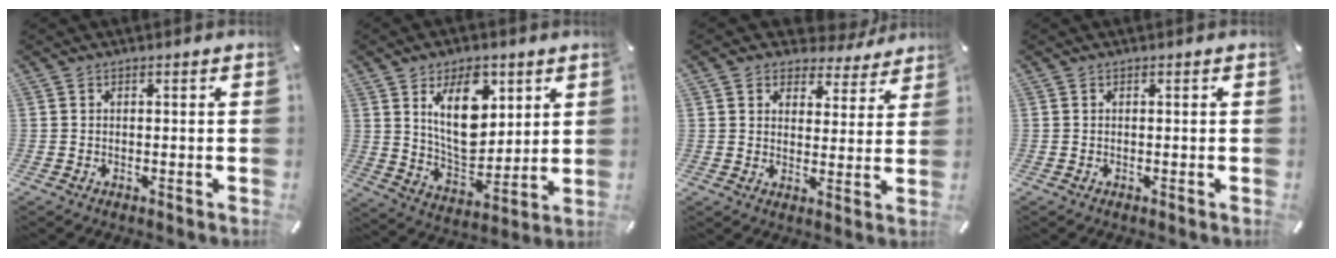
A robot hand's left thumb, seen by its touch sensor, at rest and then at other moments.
{"total": 15.1, "force": [6.0, 9.2, 10.4], "torque": [-0.187, -0.018, 0.105]}
{"total": 4.8, "force": [3.3, 3.5, 0.6], "torque": [-0.009, -0.033, 0.053]}
{"total": 0.0}